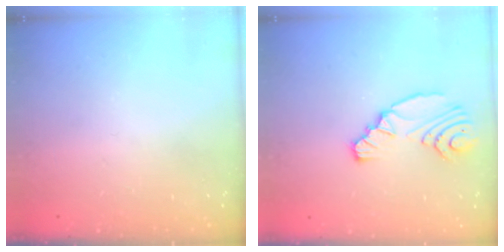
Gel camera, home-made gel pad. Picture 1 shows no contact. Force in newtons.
{"total": 11.5, "press": 10.7, "slide": 4.2}